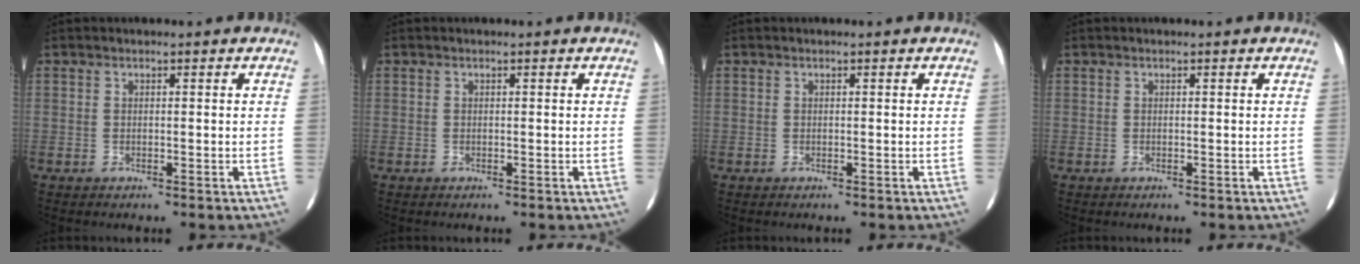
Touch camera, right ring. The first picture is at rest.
{"total": 0.0}
{"total": 0.0}
{"total": 0.0}